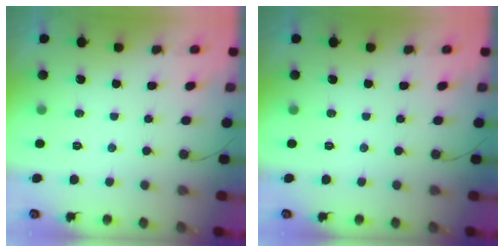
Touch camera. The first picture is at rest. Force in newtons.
{"total": 0.0}